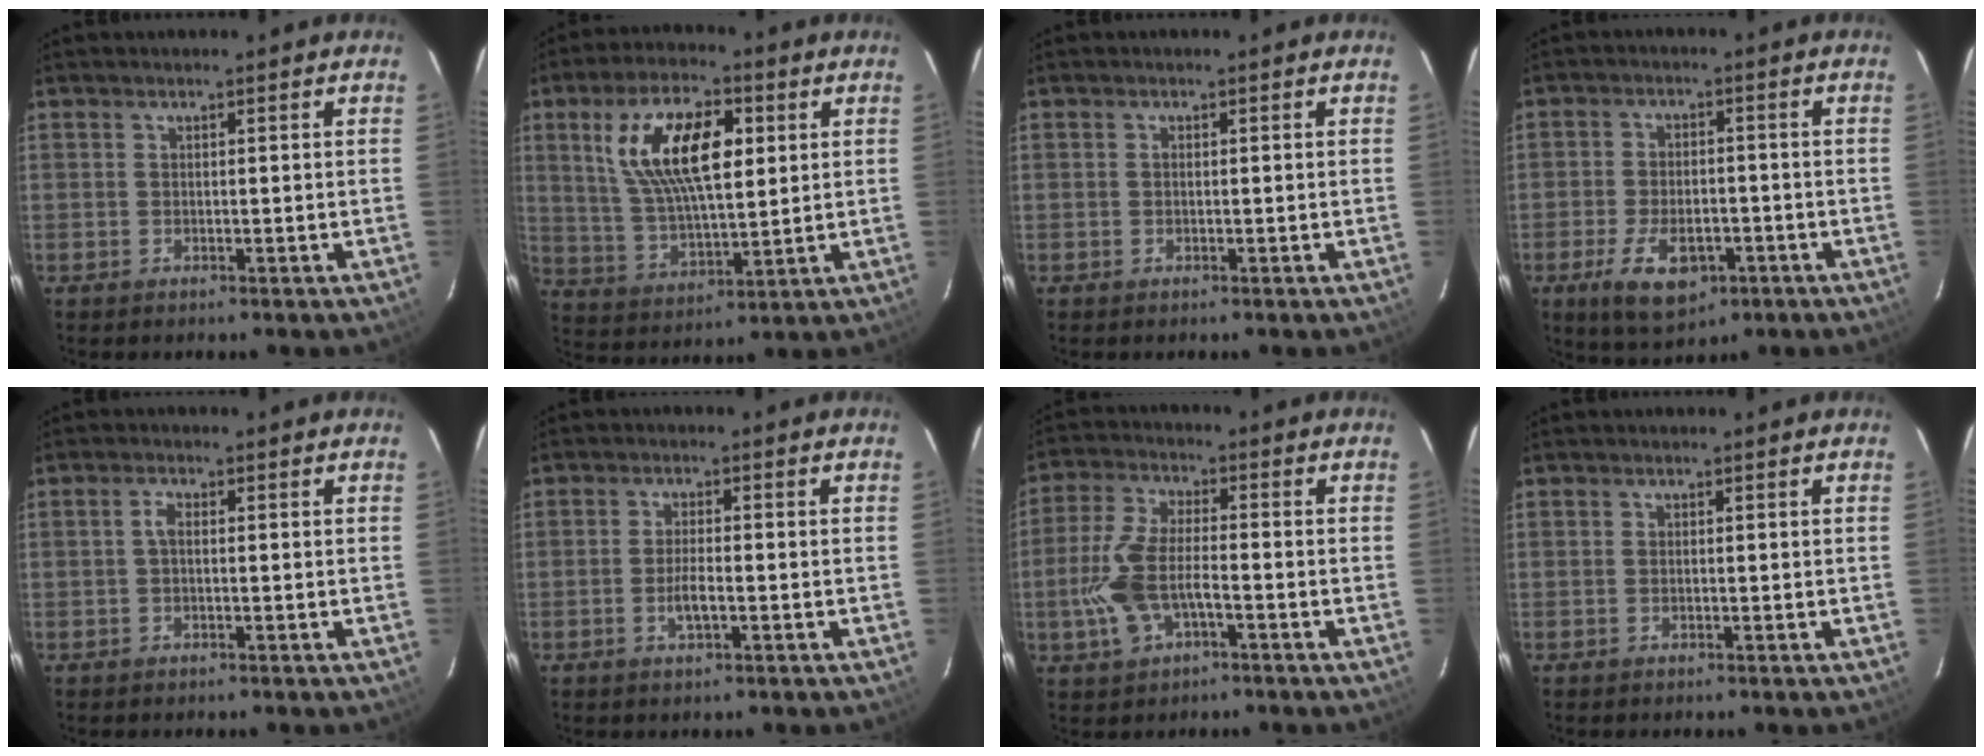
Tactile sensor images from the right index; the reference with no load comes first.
{"total": 15.7, "force": [4.7, 6.7, 13.5], "torque": [-0.254, 0.015, 0.094]}
{"total": 0.0}
{"total": 10.0, "force": [-5.0, 5.4, 6.8], "torque": [-0.147, -0.011, -0.075]}
{"total": 1.5, "force": [-0.1, 0.7, 1.3], "torque": [-0.028, 0.007, -0.003]}
{"total": 3.3, "force": [-1.2, 0.8, 3.0], "torque": [-0.060, 0.000, -0.019]}
{"total": 10.1, "force": [-3.3, 4.3, 8.6], "torque": [-0.191, 0.002, -0.062]}
{"total": 0.0}